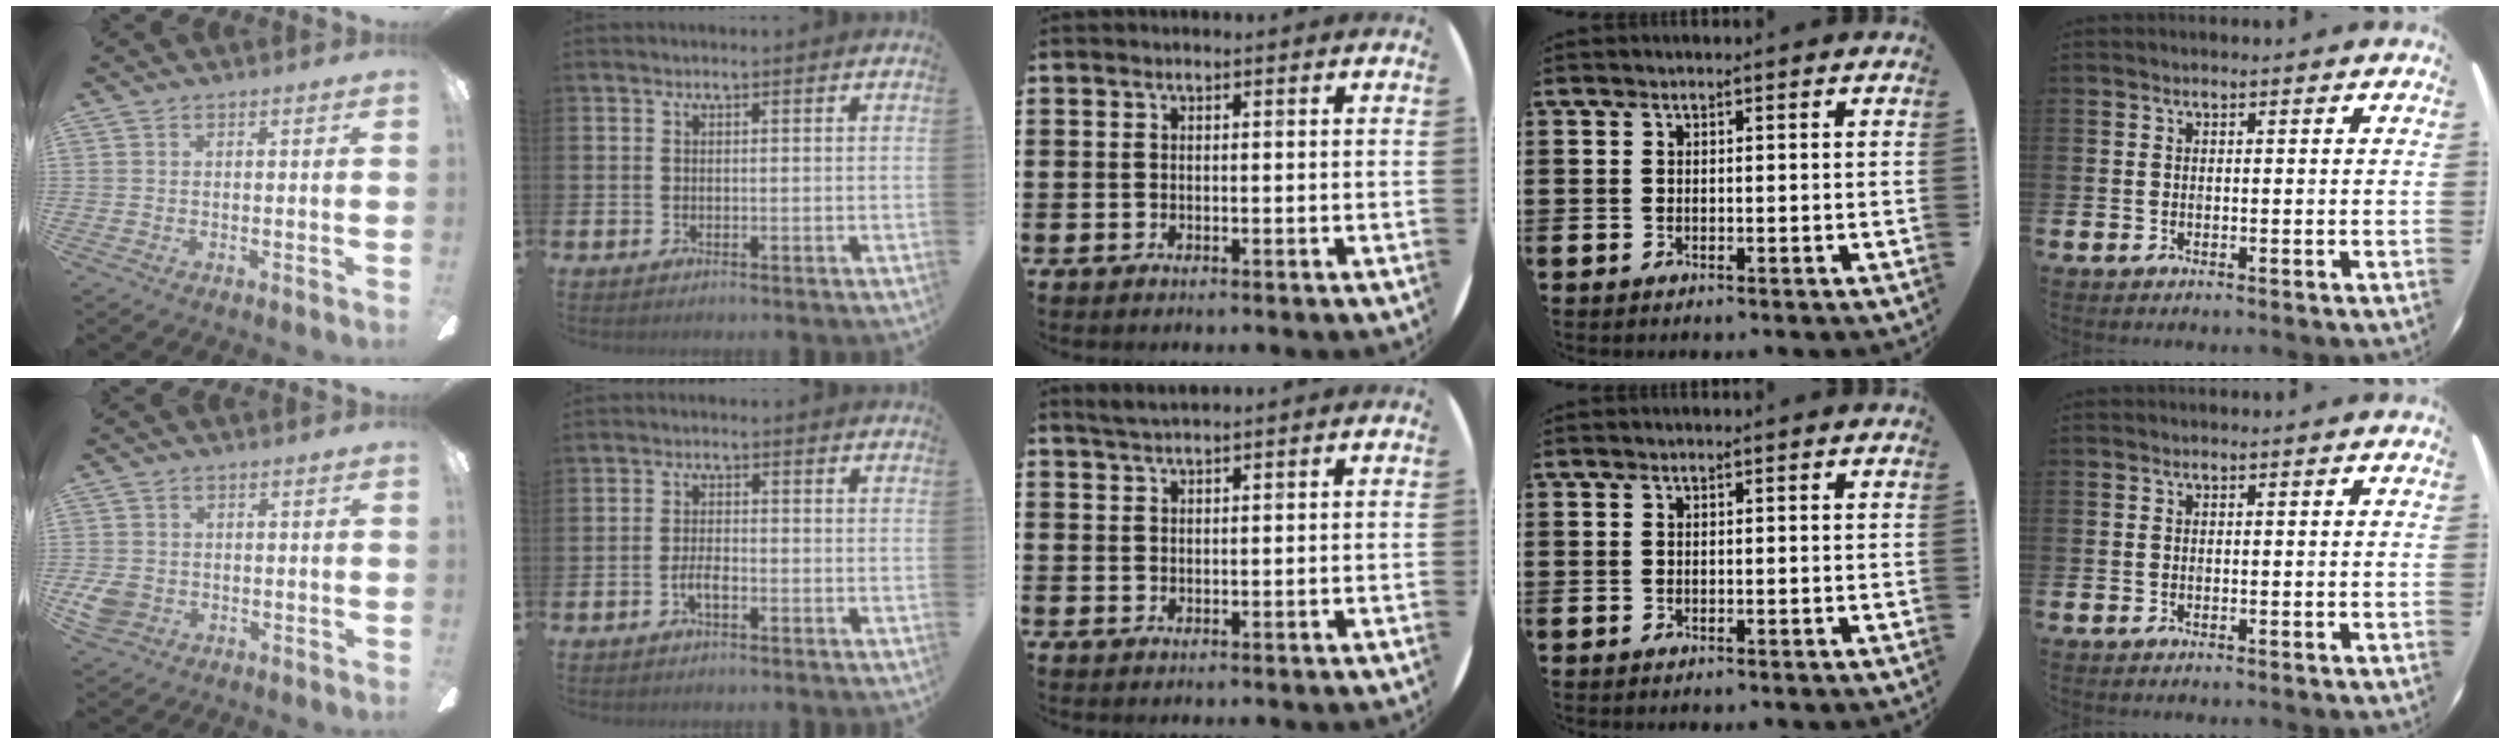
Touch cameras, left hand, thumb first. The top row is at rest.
{"thumb": {"total": 5.2, "force": [-1.1, 4.4, 2.5], "torque": [-0.056, 0.006, -0.021]}, "index": {"total": 2.3, "force": [-0.9, 0.9, 1.9], "torque": [-0.040, 0.004, -0.017]}, "middle": {"total": 1.8, "force": [1.7, 0.0, 0.7], "torque": [-0.015, 0.000, 0.033]}}